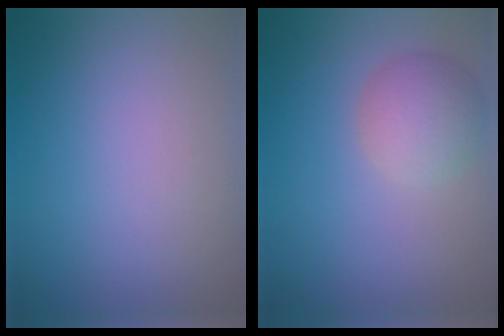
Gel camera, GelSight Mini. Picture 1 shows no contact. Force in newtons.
{"total": 3.6, "press": 3.6, "slide": 0.2}